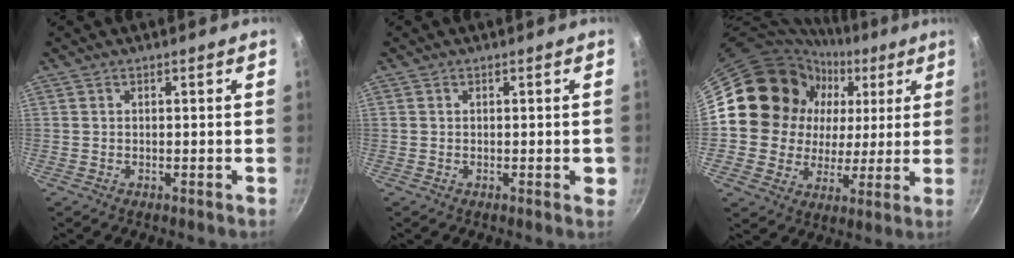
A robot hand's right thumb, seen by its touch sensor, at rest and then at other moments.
{"total": 1.8, "force": [-0.3, 0.8, 1.6], "torque": [-0.012, 0.001, -0.006]}
{"total": 18.4, "force": [5.7, 16.1, 6.9], "torque": [-0.086, 0.003, 0.100]}